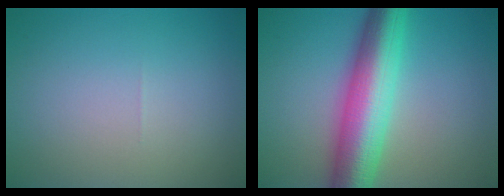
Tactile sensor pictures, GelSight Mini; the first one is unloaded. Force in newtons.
{"total": 9.5, "press": 9.5, "slide": 0.2}